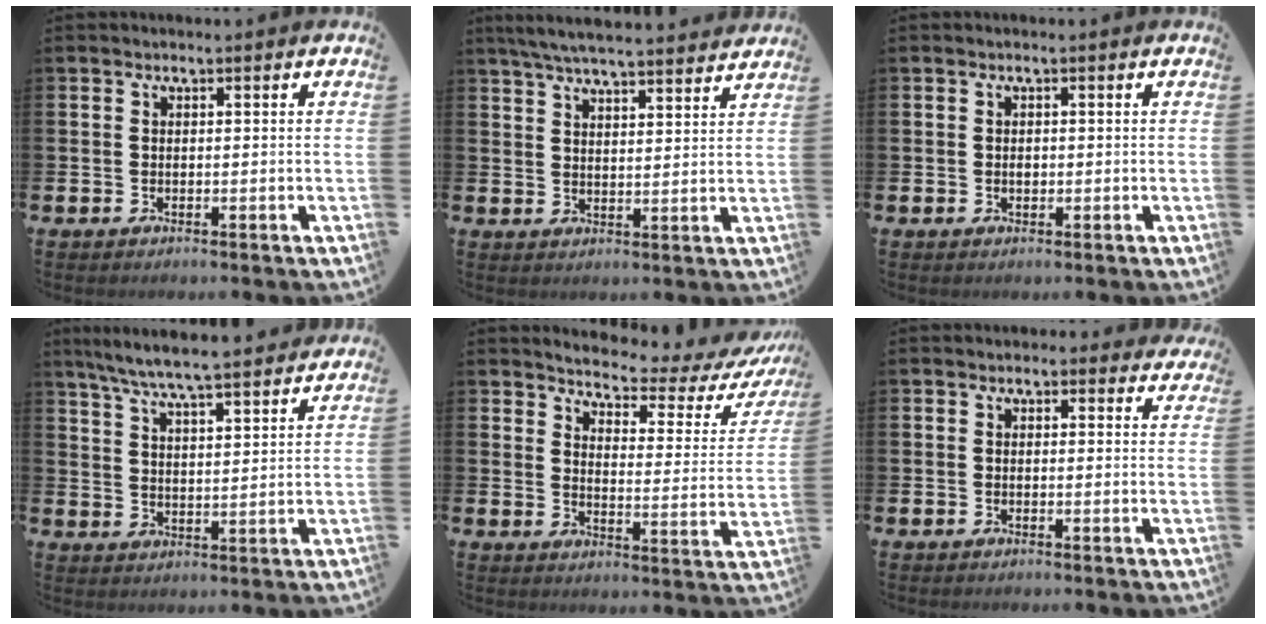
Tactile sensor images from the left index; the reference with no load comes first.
{"total": 6.3, "force": [6.0, 0.3, 1.7], "torque": [-0.051, -0.027, 0.108]}
{"total": 0.7, "force": [0.0, 0.6, 0.4], "torque": [-0.008, 0.003, -0.002]}
{"total": 7.3, "force": [6.9, 0.1, 2.3], "torque": [-0.074, -0.037, 0.124]}
{"total": 4.2, "force": [3.9, 1.0, 1.1], "torque": [-0.040, -0.037, 0.057]}
{"total": 2.8, "force": [2.6, 0.9, 0.0], "torque": [0.012, -0.018, 0.042]}